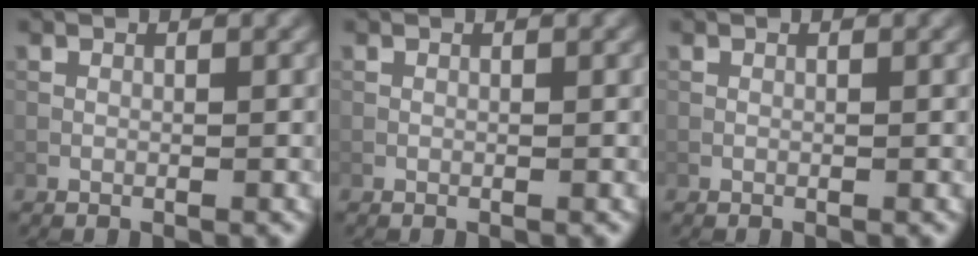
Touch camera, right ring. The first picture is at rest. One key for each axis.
{"total": 0.0}
{"total": 0.0}